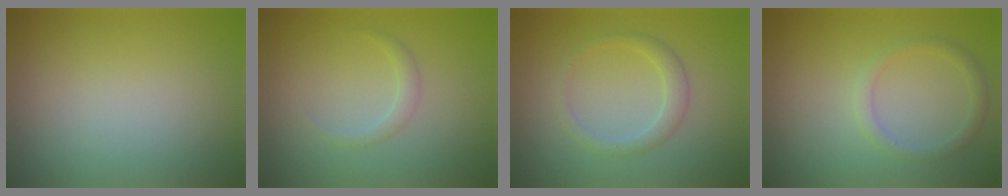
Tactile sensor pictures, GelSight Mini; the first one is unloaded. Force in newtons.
{"total": 1.1, "press": 1.1, "slide": 0.1}
{"total": 1.9, "press": 1.9, "slide": 0.0}
{"total": 1.6, "press": 1.6, "slide": 0.1}